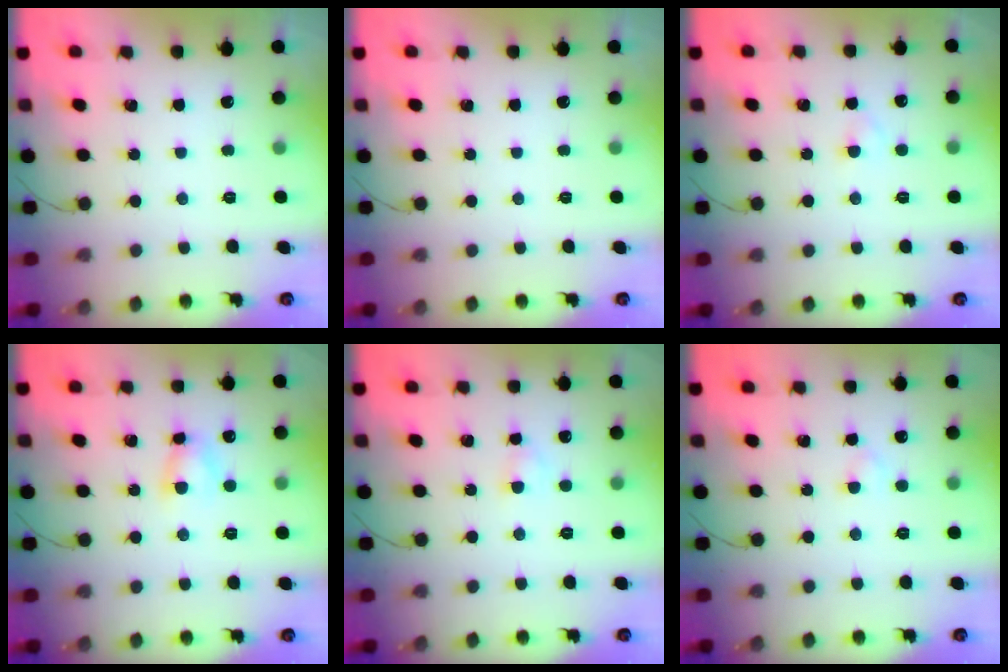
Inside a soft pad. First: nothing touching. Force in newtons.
{"total": 0.0}
{"total": 1.8, "press": 1.6, "slide": 0.9}
{"total": 4.3, "press": 4.3, "slide": 0.4}
{"total": 2.5, "press": 2.3, "slide": 1.0}
{"total": 2.3, "press": 2.1, "slide": 1.0}